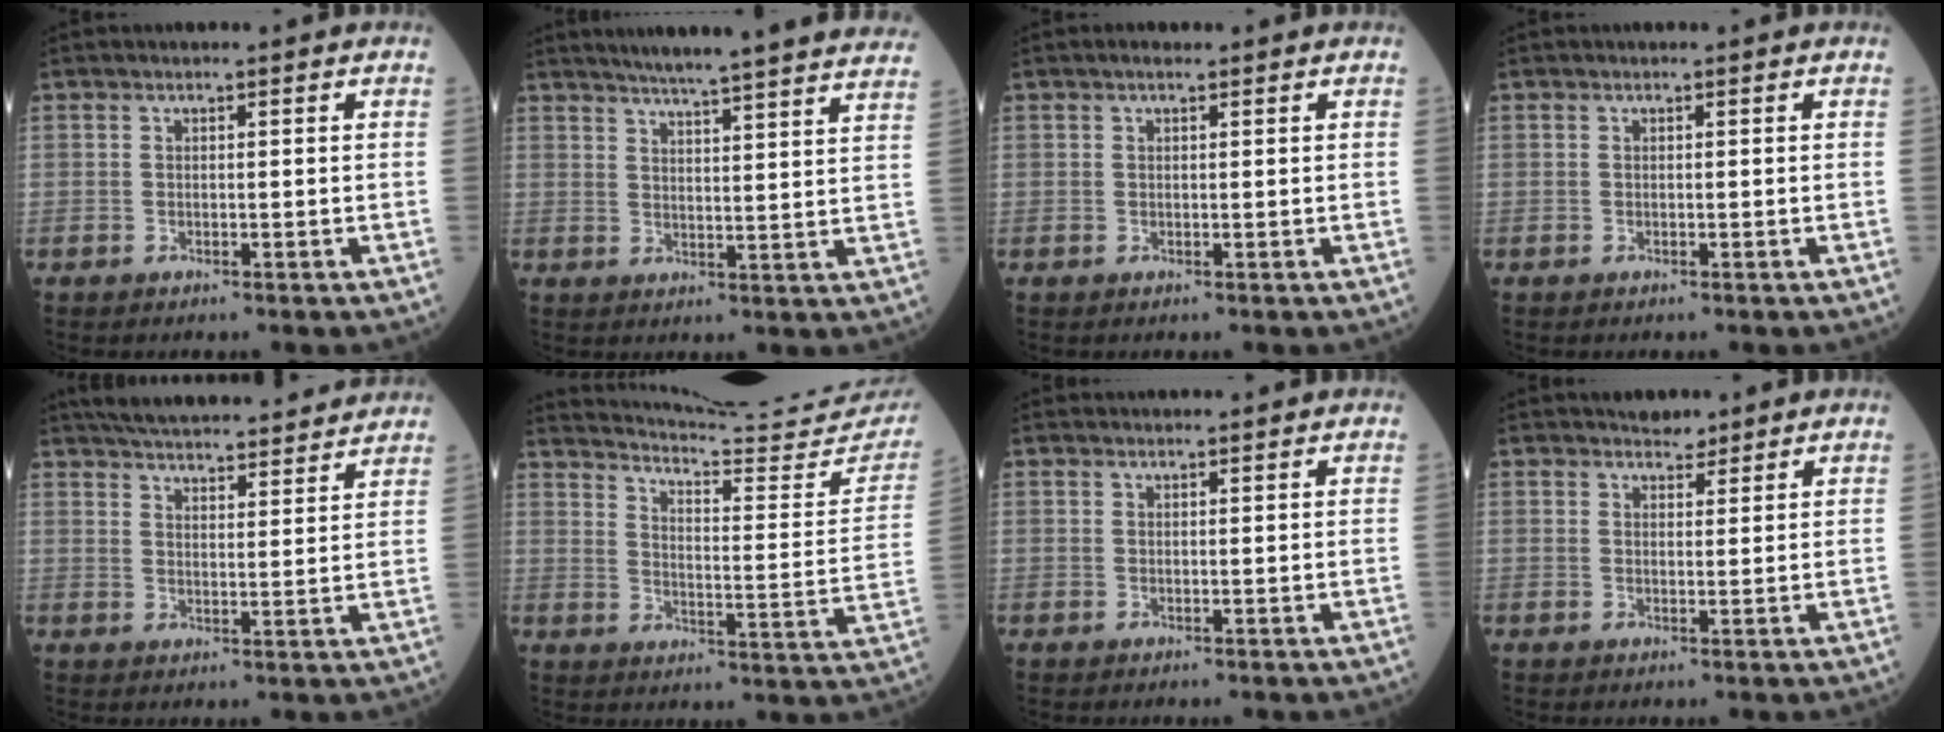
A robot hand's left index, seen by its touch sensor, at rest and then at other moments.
{"total": 24.8, "force": [22.7, 0.1, 10.0], "torque": [-0.148, -0.040, 0.273]}
{"total": 1.0, "force": [0.7, 0.4, 0.6], "torque": [-0.016, 0.010, 0.009]}
{"total": 0.0}
{"total": 21.0, "force": [19.4, 2.9, 7.5], "torque": [-0.115, 0.022, 0.265]}
{"total": 24.4, "force": [23.5, 0.7, 6.7], "torque": [-0.109, -0.101, 0.289]}
{"total": 3.6, "force": [3.5, 0.6, 0.6], "torque": [-0.009, 0.021, 0.043]}
{"total": 2.6, "force": [2.3, 1.1, 0.4], "torque": [-0.008, 0.004, 0.035]}